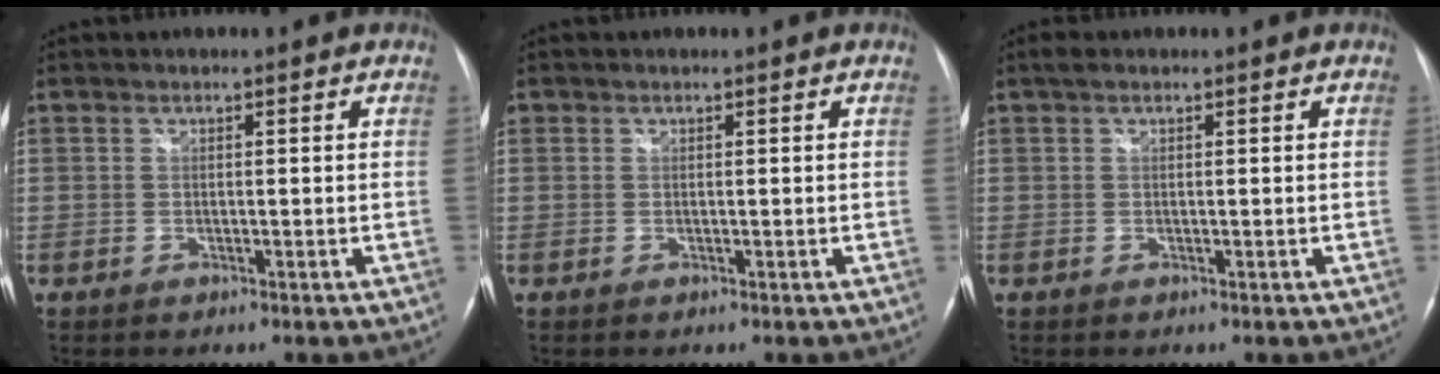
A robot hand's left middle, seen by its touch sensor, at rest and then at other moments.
{"total": 0.0}
{"total": 1.1, "force": [0.8, 0.5, 0.6], "torque": [-0.015, 0.016, 0.013]}